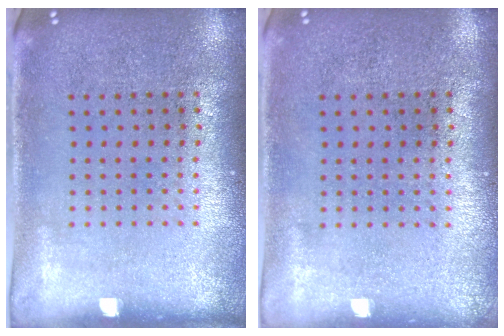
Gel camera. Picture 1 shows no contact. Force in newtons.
{"total": 0.0}